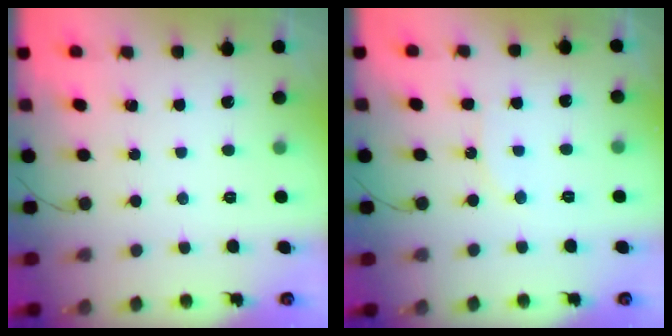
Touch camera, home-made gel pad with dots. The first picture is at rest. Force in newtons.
{"total": 7.1, "press": 6.8, "slide": 1.9}